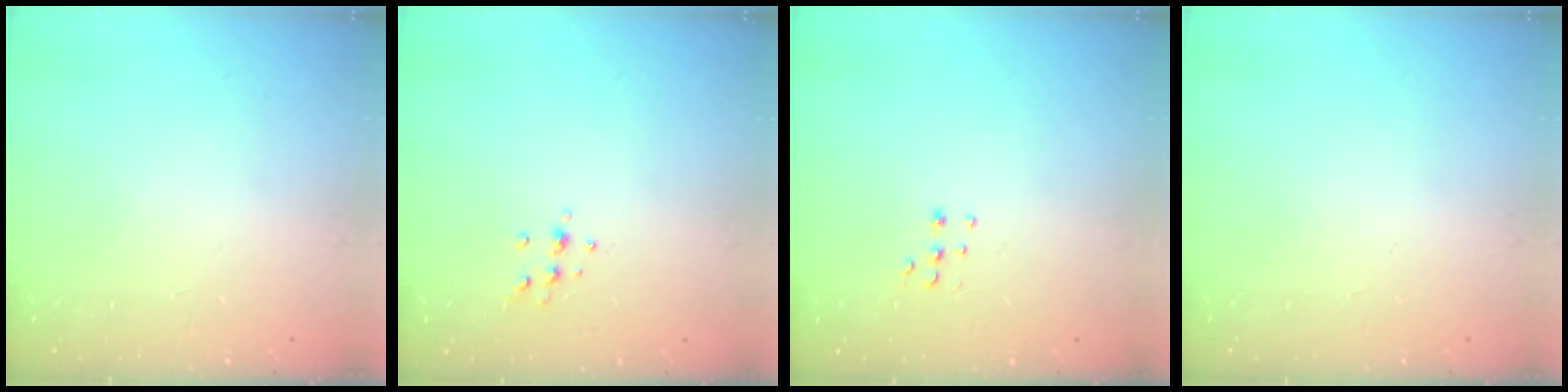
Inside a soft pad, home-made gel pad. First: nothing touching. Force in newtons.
{"total": 6.2, "press": 6.1, "slide": 0.8}
{"total": 5.3, "press": 5.2, "slide": 0.5}
{"total": 0.0}